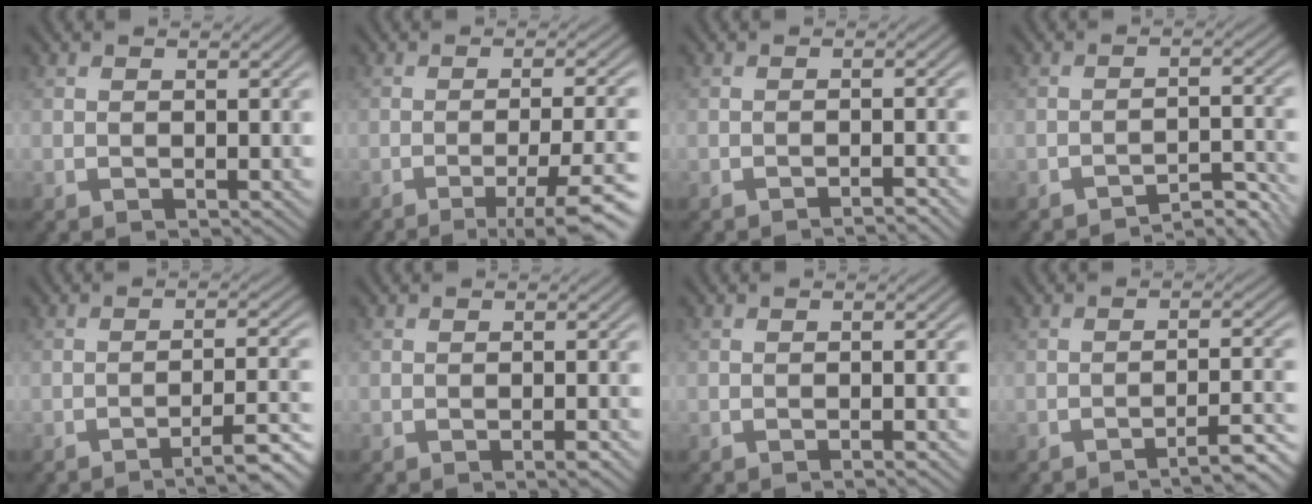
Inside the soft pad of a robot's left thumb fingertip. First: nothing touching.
{"total": 8.2, "force": [-4.1, 1.5, 7.0], "torque": [-0.112, -0.002, -0.057]}
{"total": 1.6, "force": [-1.4, 0.1, 0.9], "torque": [-0.004, 0.006, -0.030]}
{"total": 3.9, "force": [-3.5, 0.4, 1.7], "torque": [-0.019, 0.013, -0.053]}
{"total": 6.2, "force": [-4.2, 0.9, 4.5], "torque": [-0.066, 0.011, -0.066]}
{"total": 1.0, "force": [-0.6, 0.1, 0.8], "torque": [-0.011, 0.002, -0.012]}
{"total": 1.1, "force": [-0.7, 0.0, 0.7], "torque": [-0.007, 0.003, -0.017]}
{"total": 4.6, "force": [-3.4, 0.5, 3.1], "torque": [-0.040, 0.015, -0.060]}